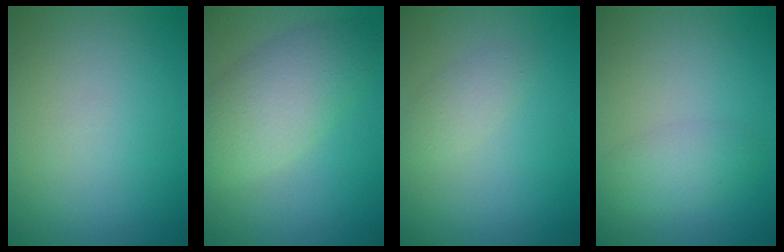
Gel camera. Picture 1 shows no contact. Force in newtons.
{"total": 6.1, "press": 6.1, "slide": 0.1}
{"total": 1.6, "press": 1.6, "slide": 0.2}
{"total": 2.2, "press": 2.2, "slide": 0.1}